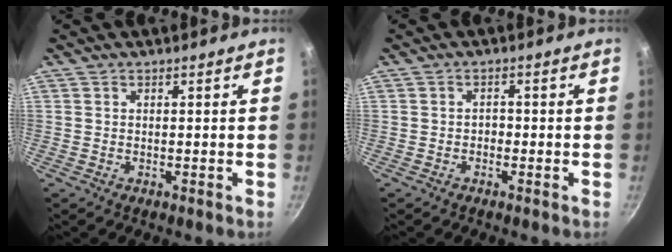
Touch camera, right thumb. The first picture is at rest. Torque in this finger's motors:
{"motor_torque": [-0.14, -0.10, -0.05, 0.13, 0.05]}